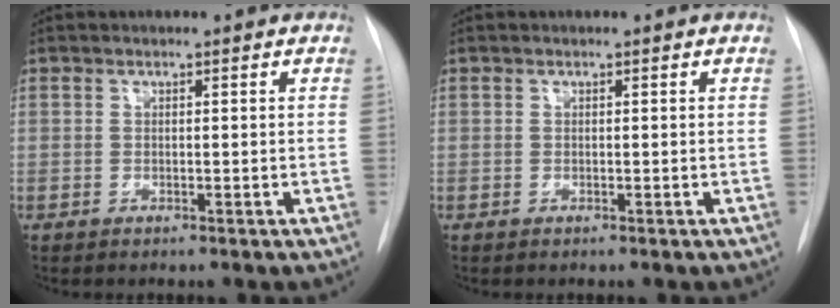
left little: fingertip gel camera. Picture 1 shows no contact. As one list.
[{"total": 0.0}]